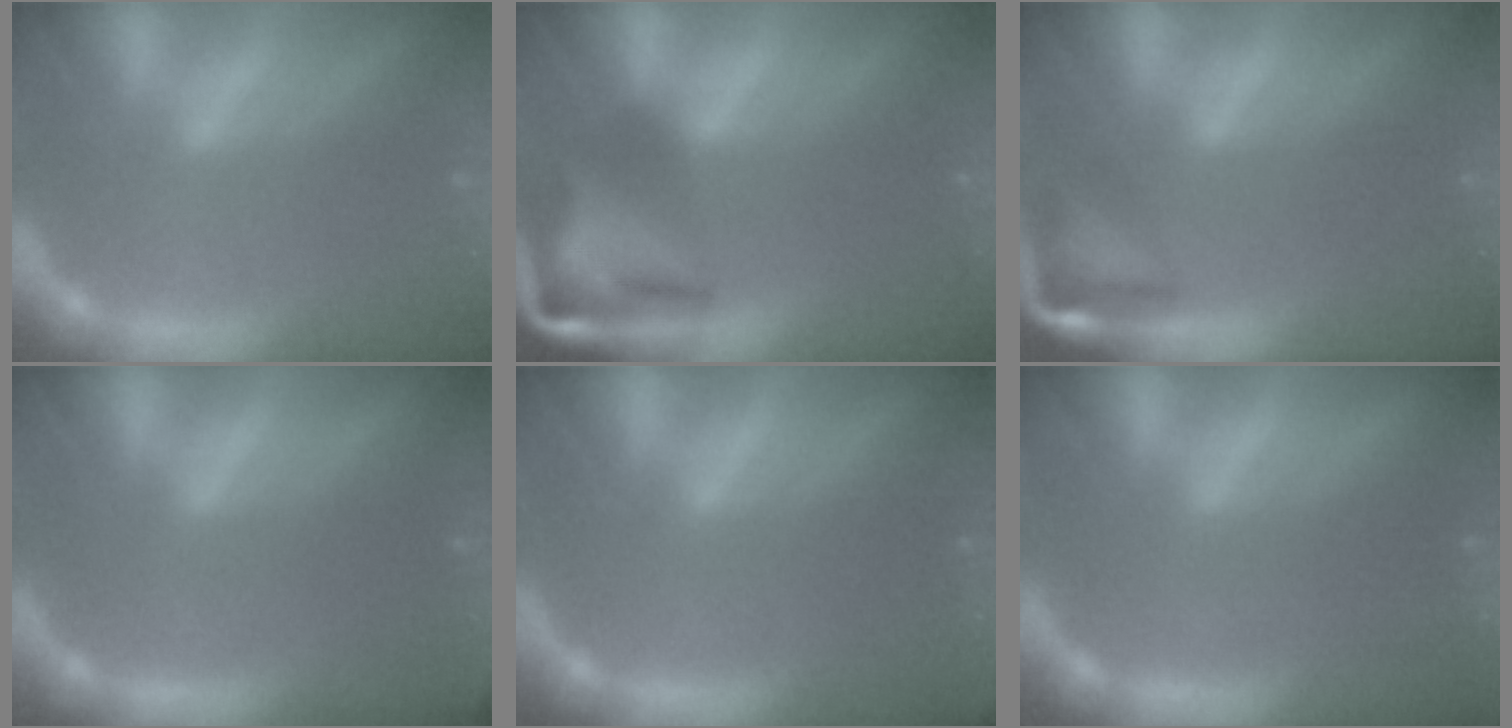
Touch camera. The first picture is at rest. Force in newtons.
{"total": 8.9}
{"total": 5.0}
{"total": 1.9}
{"total": 5.0}
{"total": 10.0}